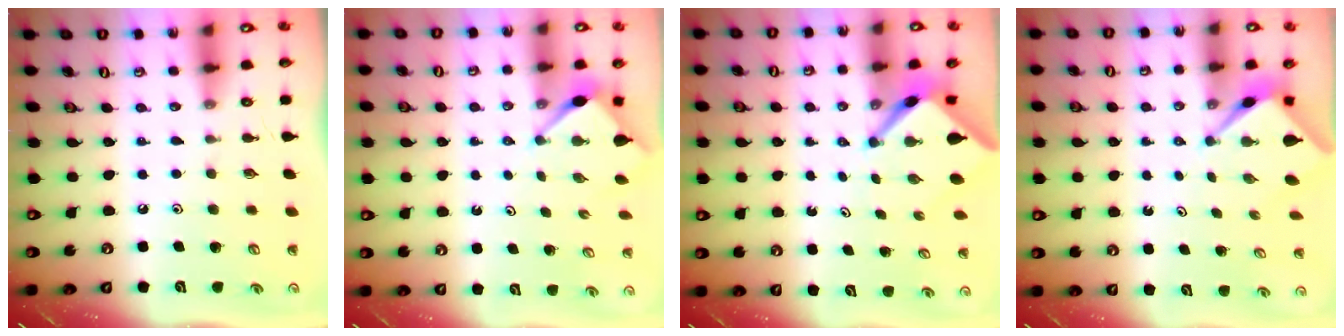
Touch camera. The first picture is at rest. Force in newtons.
{"total": 3.5, "press": 3.5, "slide": 0.3}
{"total": 3.7, "press": 3.7, "slide": 0.2}
{"total": 2.5, "press": 2.5, "slide": 0.2}